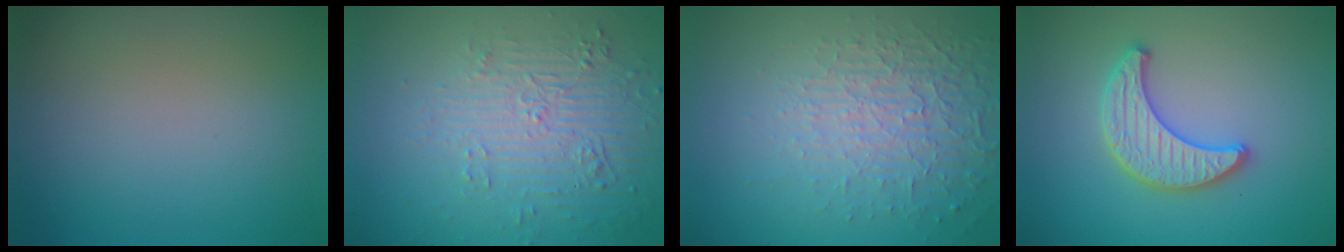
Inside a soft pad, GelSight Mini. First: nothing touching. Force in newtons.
{"total": 4.6, "press": 3.2, "slide": 3.2}
{"total": 5.5, "press": 3.2, "slide": 4.5}
{"total": 3.4, "press": 3.3, "slide": 0.7}